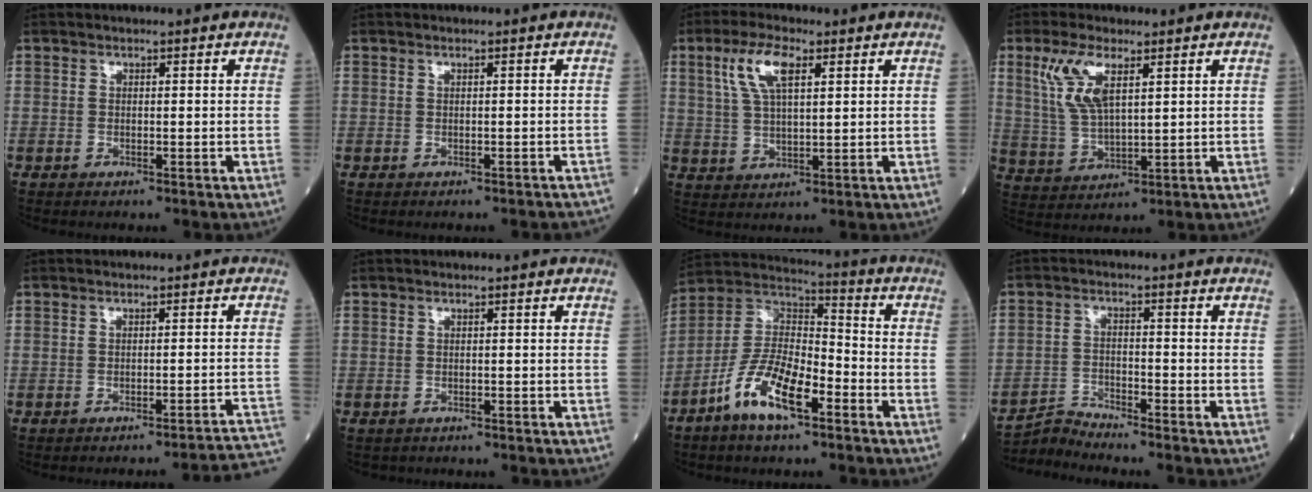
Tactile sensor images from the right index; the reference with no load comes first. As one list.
[{"total": 3.9, "force": [-3.6, 0.4, 1.4], "torque": [-0.008, -0.004, -0.038]}, {"total": 7.5, "force": [3.4, 2.3, 6.3], "torque": [-0.133, 0.012, 0.068]}, {"total": 8.3, "force": [3.8, 2.7, 6.8], "torque": [-0.157, 0.009, 0.084]}, {"total": 9.6, "force": [-9.4, -1.3, 1.4], "torque": [0.009, -0.011, -0.104]}, {"total": 1.2, "force": [-1.0, 0.6, -0.1], "torque": [-0.006, 0.002, -0.015]}, {"total": 12.2, "force": [-6.4, 3.9, 9.6], "torque": [-0.195, 0.008, -0.123]}, {"total": 4.4, "force": [-4.1, -1.0, -1.2], "torque": [0.019, -0.013, -0.080]}]